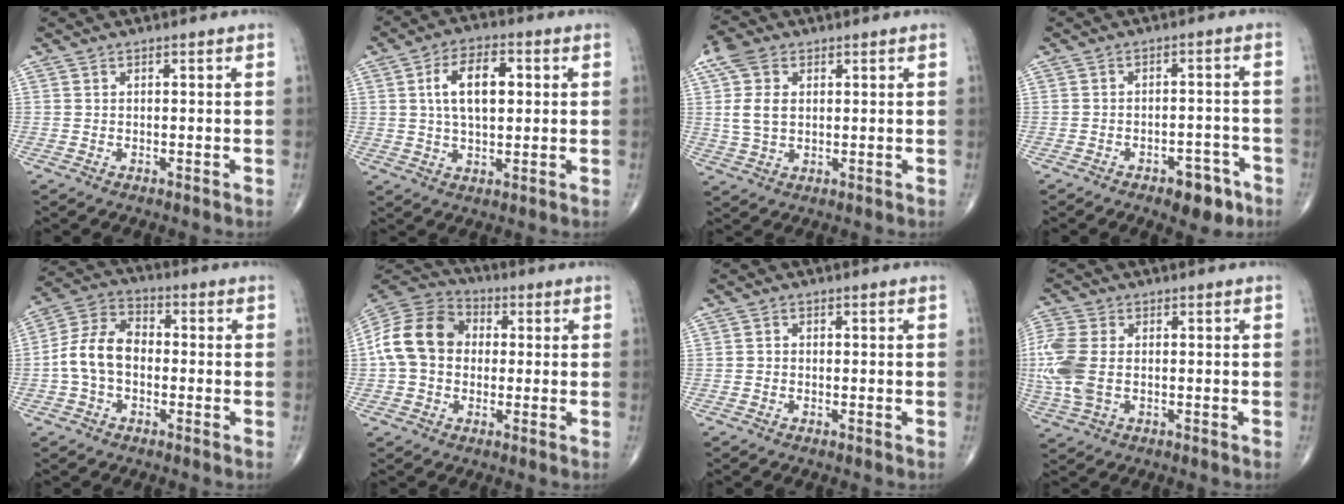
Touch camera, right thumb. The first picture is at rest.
{"total": 10.0, "force": [1.9, 5.3, 8.3], "torque": [-0.133, 0.005, 0.031]}
{"total": 7.8, "force": [1.9, 5.2, 5.5], "torque": [-0.119, 0.006, 0.039]}
{"total": 6.7, "force": [-4.0, 3.4, 4.1], "torque": [-0.034, 0.028, -0.051]}
{"total": 10.0, "force": [-1.3, 6.9, 7.2], "torque": [-0.130, 0.036, -0.037]}
{"total": 14.0, "force": [0.6, 11.1, 8.5], "torque": [-0.152, 0.035, 0.003]}
{"total": 0.8, "force": [-0.2, 0.7, 0.3], "torque": [0.000, 0.002, -0.007]}
{"total": 10.3, "force": [-0.4, 6.4, 8.0], "torque": [-0.218, 0.003, -0.008]}